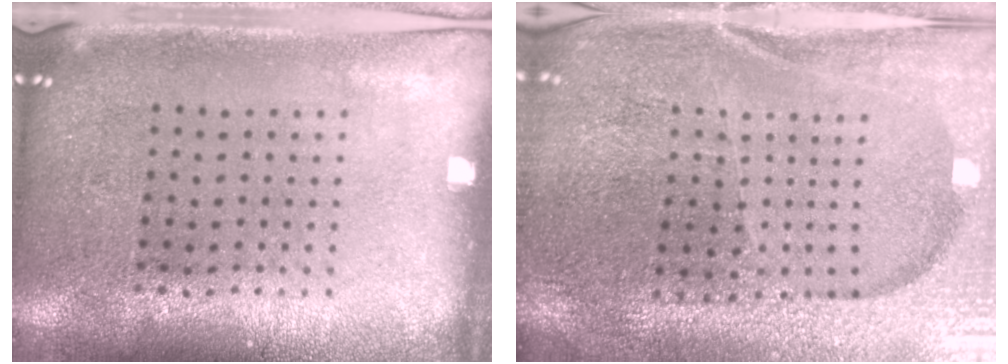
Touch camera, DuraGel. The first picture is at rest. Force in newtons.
{"total": 3.7, "press": 3.7, "slide": 0.8}